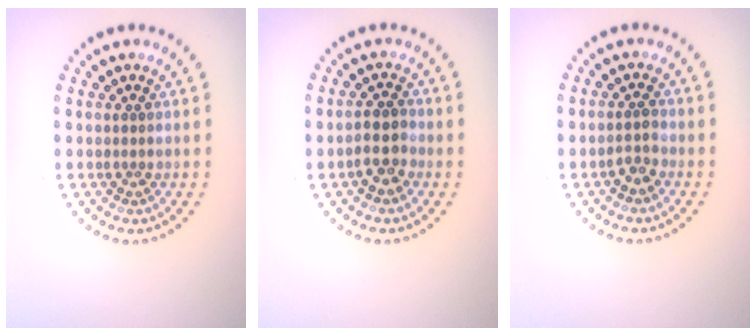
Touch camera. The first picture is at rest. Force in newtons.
{"total": 2.4, "press": 2.1, "slide": 1.0}
{"total": 1.2, "press": 1.1, "slide": 0.4}